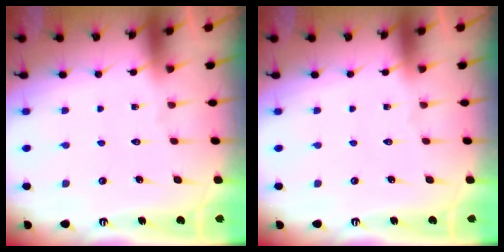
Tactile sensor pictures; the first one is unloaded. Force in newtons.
{"total": 0.0}